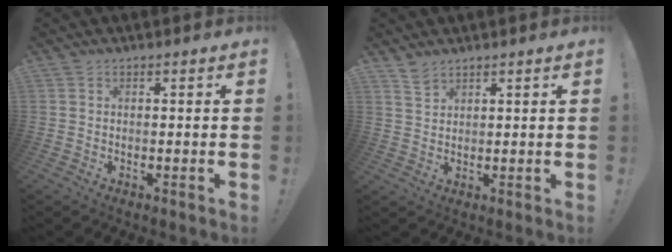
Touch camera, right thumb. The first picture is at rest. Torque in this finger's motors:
{"motor_torque": [-0.07, -0.05, -0.02, 0.33, 0.09]}